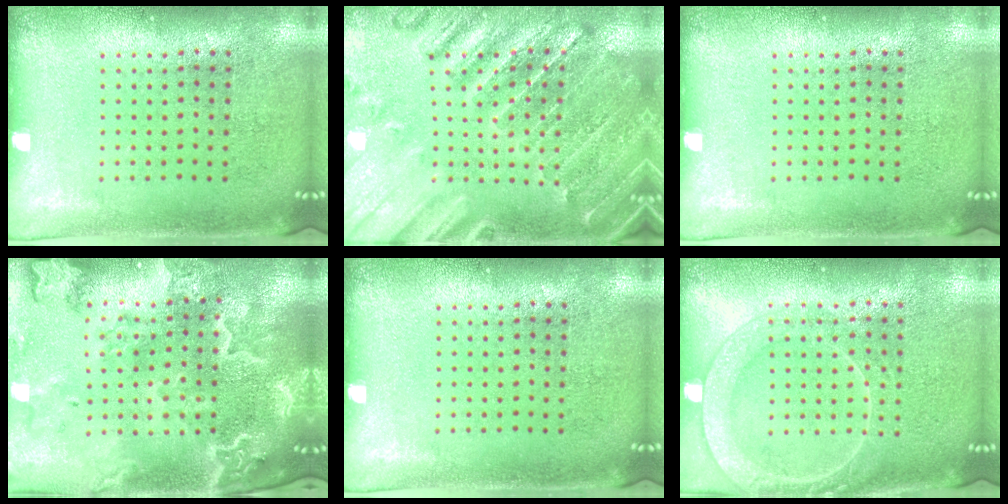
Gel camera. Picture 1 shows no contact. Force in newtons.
{"total": 1.8, "press": 1.8, "slide": 0.3}
{"total": 0.0}
{"total": 4.0, "press": 3.4, "slide": 2.1}
{"total": 0.0}
{"total": 2.7, "press": 2.6, "slide": 0.3}